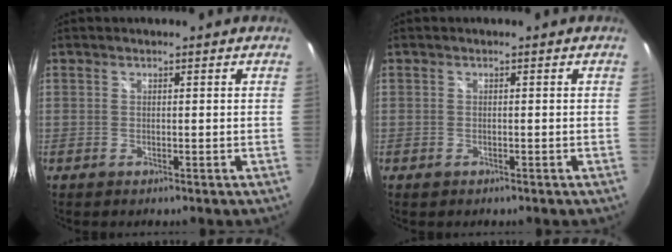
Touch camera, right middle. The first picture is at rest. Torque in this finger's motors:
{"motor_torque": [-0.14, -0.01, -0.01, 0.00]}